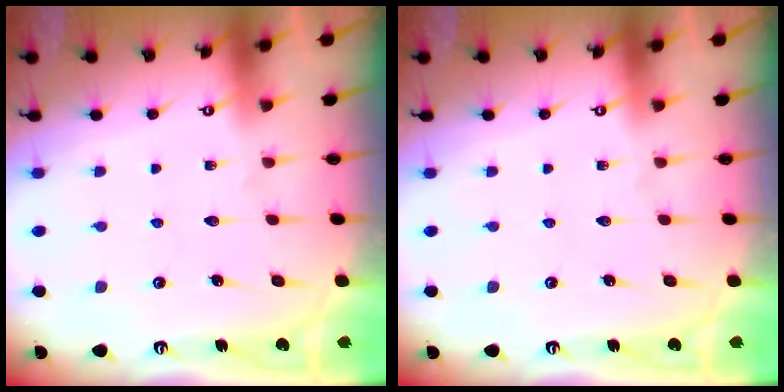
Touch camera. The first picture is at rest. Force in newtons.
{"total": 0.0}